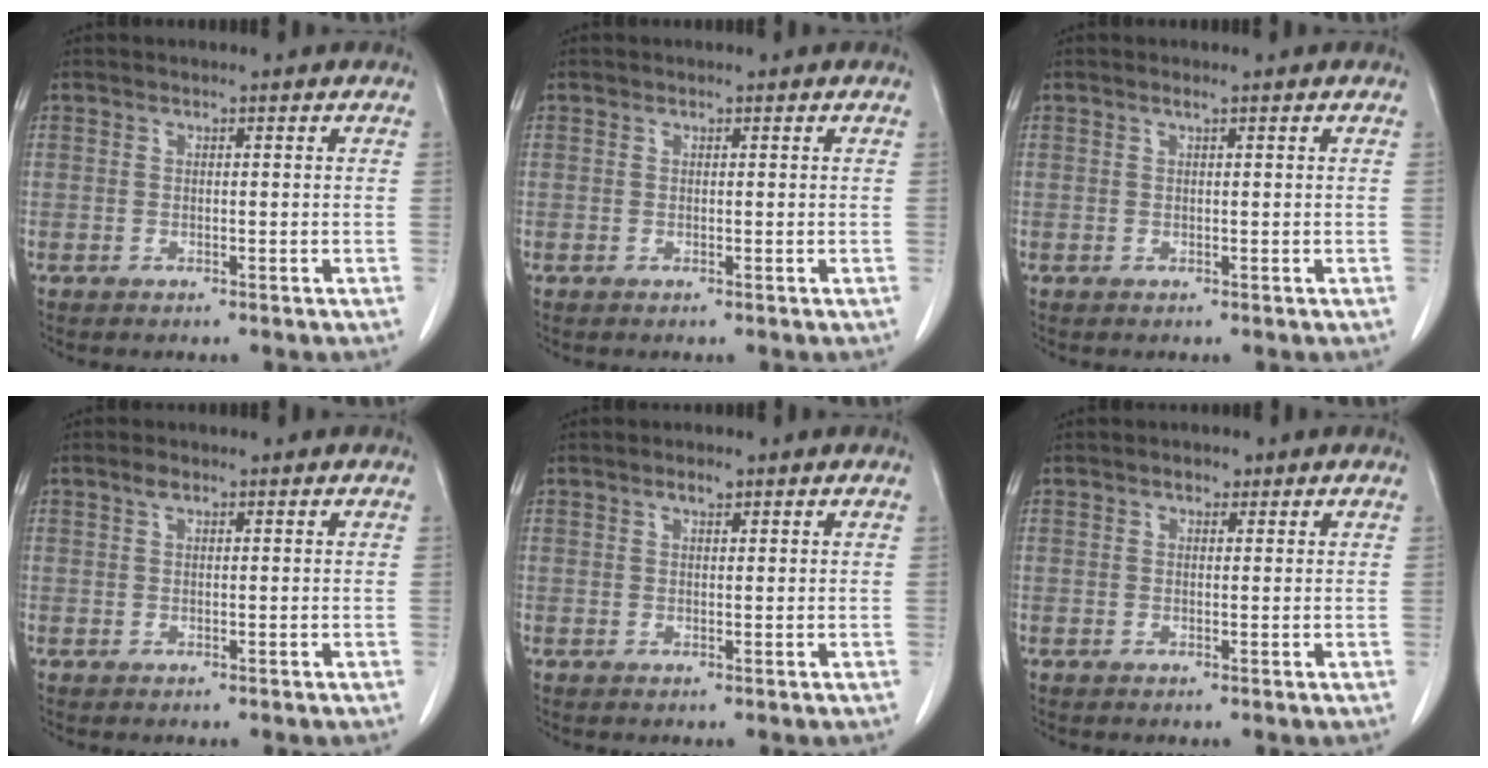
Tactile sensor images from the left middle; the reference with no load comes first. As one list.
[{"total": 0.0}, {"total": 0.5, "force": [0.4, -0.1, 0.4], "torque": [-0.012, -0.001, 0.010]}, {"total": 1.1, "force": [0.7, 0.5, 0.7], "torque": [-0.015, 0.006, 0.012]}, {"total": 1.4, "force": [0.9, 0.4, 0.9], "torque": [-0.017, 0.000, 0.016]}, {"total": 1.2, "force": [0.8, 0.7, 0.6], "torque": [-0.011, 0.001, 0.011]}]